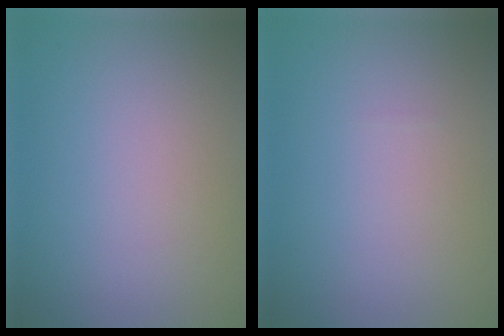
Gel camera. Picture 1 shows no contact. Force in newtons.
{"total": 0.0}